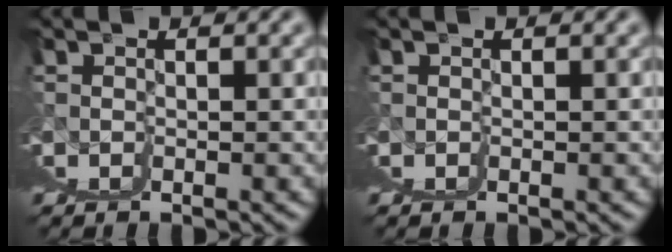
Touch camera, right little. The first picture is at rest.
{"total": 0.0}